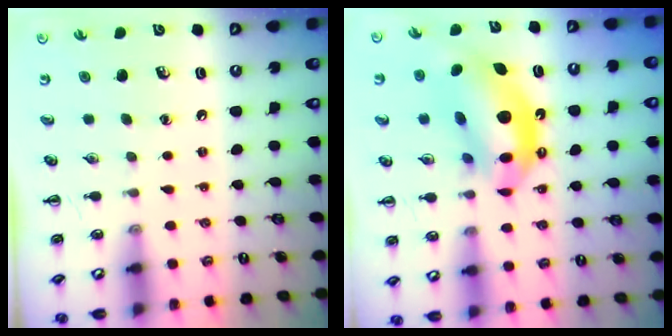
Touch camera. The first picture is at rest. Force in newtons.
{"total": 14.9, "press": 14.2, "slide": 4.2}